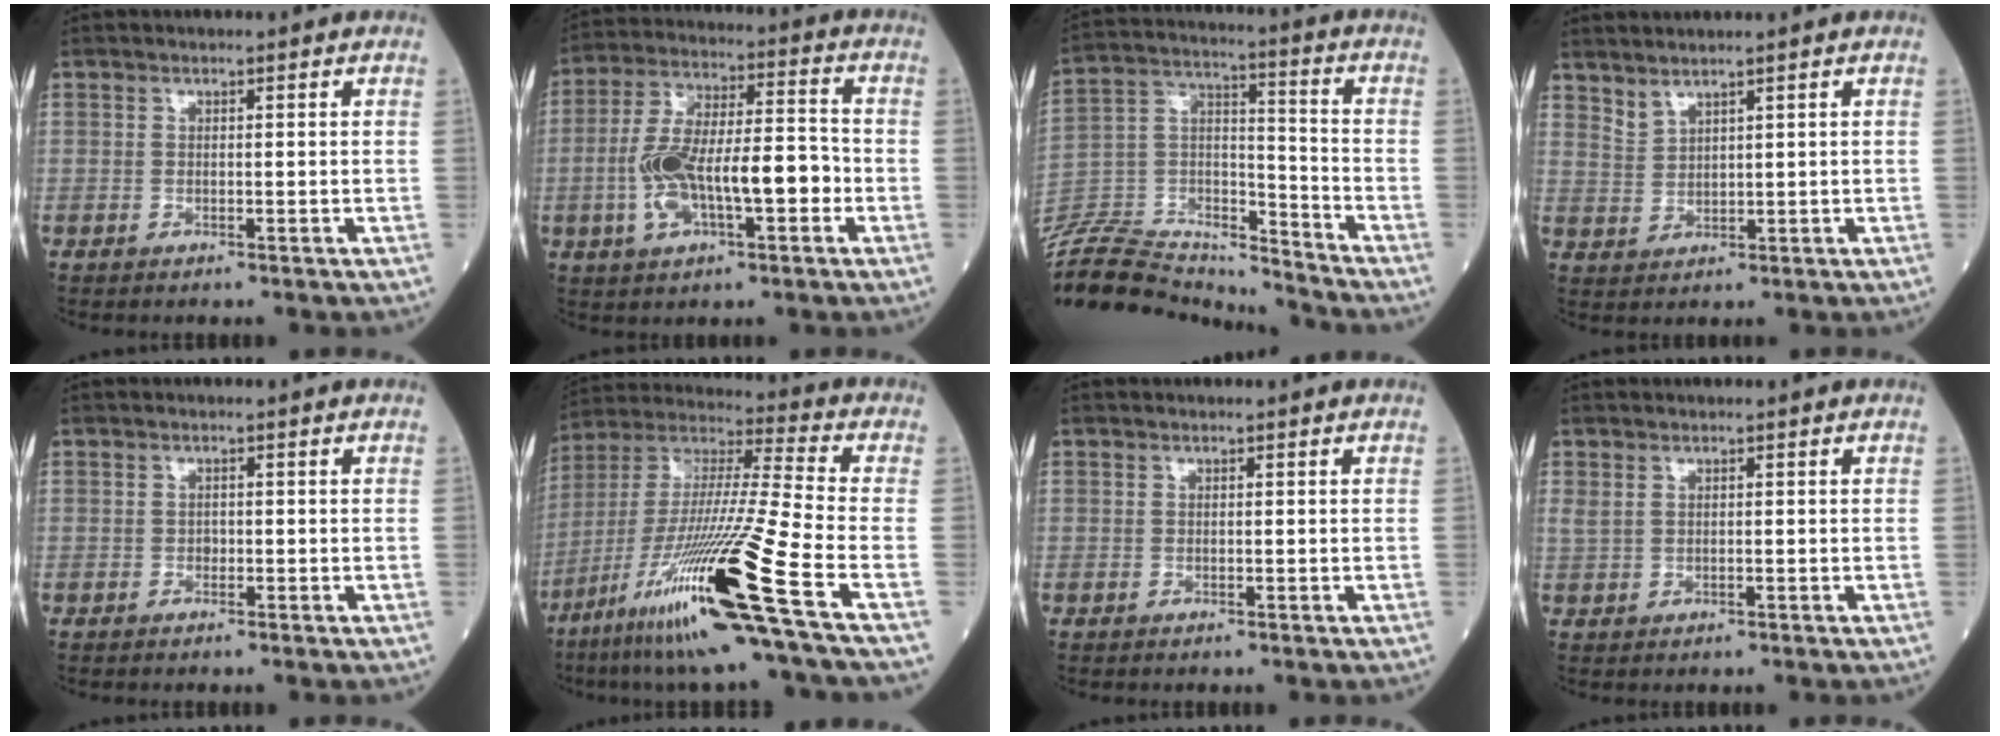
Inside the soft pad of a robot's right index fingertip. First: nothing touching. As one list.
[{"total": 13.3, "force": [-3.1, 4.4, 12.1], "torque": [-0.235, 0.027, -0.050]}, {"total": 22.3, "force": [-21.5, 3.5, 4.6], "torque": [-0.112, 0.022, -0.359]}, {"total": 2.3, "force": [2.3, 0.3, 0.5], "torque": [-0.014, 0.001, 0.053]}, {"total": 0.5, "force": [-0.2, 0.4, 0.2], "torque": [0.000, 0.003, -0.006]}, {"total": 23.7, "force": [-11.7, -1.0, 20.6], "torque": [-0.402, -0.046, -0.219]}, {"total": 0.0}, {"total": 1.1, "force": [0.7, 0.5, 0.7], "torque": [-0.020, 0.009, 0.021]}]